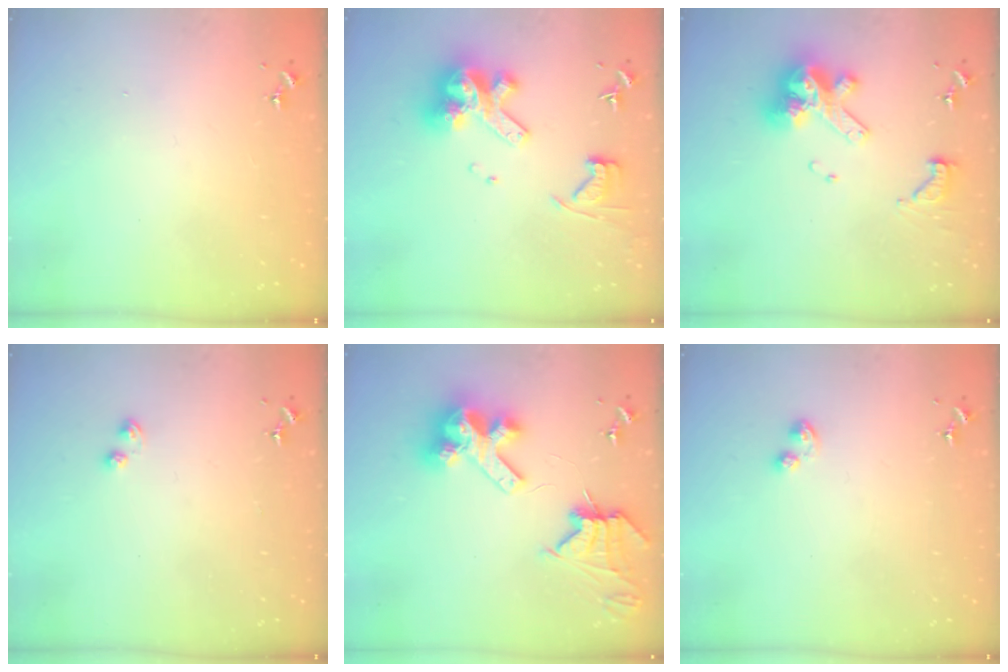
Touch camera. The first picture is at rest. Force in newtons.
{"total": 14.9, "press": 14.8, "slide": 1.8}
{"total": 15.2, "press": 15.1, "slide": 1.7}
{"total": 2.3, "press": 2.2, "slide": 0.5}
{"total": 14.8, "press": 14.7, "slide": 1.7}
{"total": 5.6, "press": 5.6, "slide": 0.5}